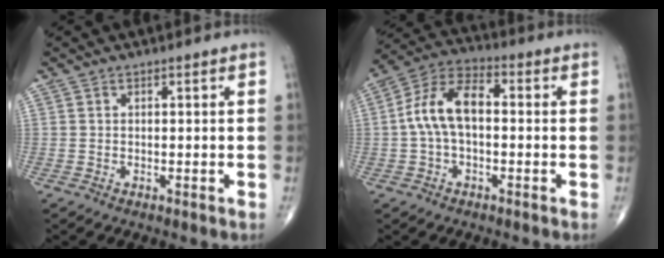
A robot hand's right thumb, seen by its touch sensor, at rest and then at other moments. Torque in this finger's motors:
{"motor_torque": [0.14, 0.14, 0.64, -0.18, 0.17]}